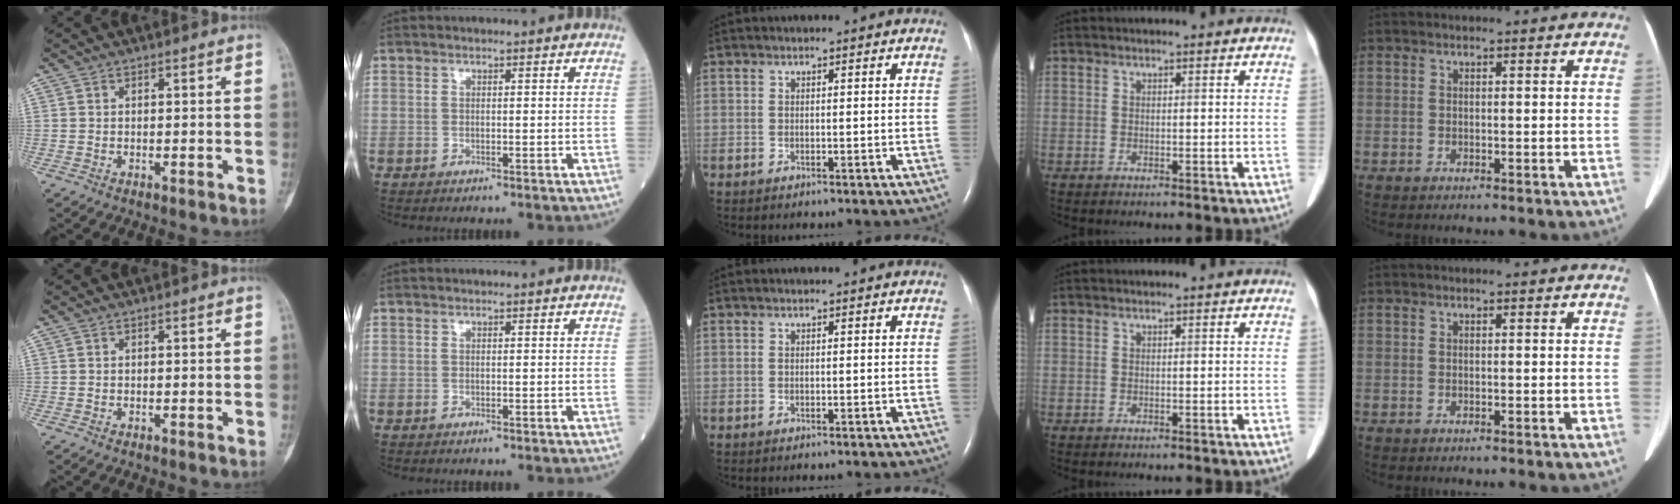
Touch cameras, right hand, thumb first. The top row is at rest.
{}